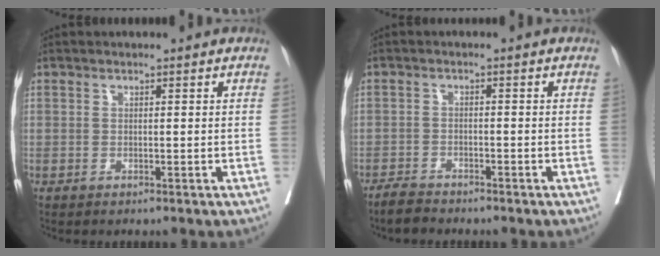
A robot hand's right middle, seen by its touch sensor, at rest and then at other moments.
{"total": 2.6, "force": [-2.5, 0.5, 0.6], "torque": [-0.018, -0.007, -0.048]}